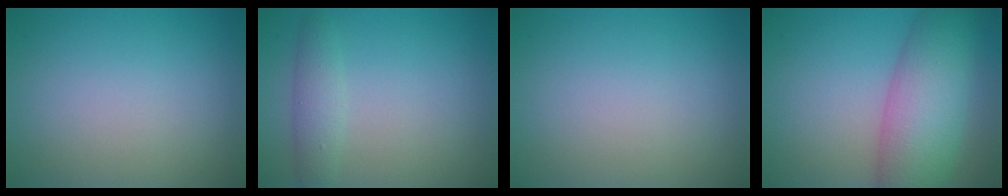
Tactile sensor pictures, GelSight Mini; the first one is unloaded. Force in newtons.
{"total": 2.1, "press": 2.1, "slide": 0.1}
{"total": 0.0}
{"total": 8.7, "press": 8.7, "slide": 0.2}